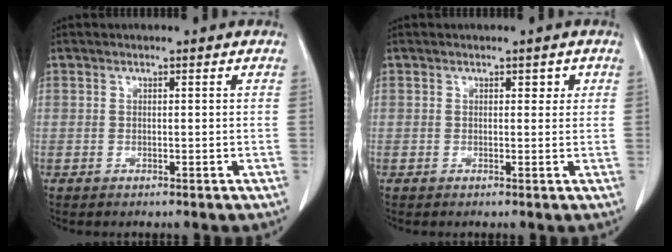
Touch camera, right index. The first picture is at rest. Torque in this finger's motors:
{"motor_torque": [0.03, 0.03, 0.00, 0.00]}